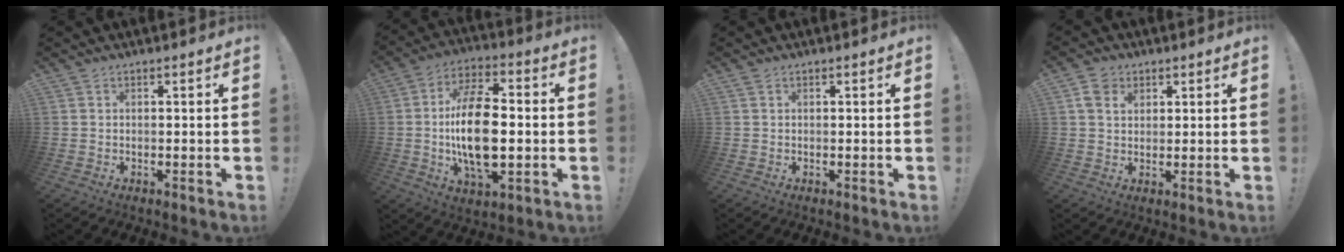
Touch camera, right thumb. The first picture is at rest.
{"total": 18.2, "force": [-1.2, 9.4, 15.5], "torque": [-0.288, -0.003, -0.026]}
{"total": 0.0}
{"total": 6.1, "force": [2.9, 4.4, 3.2], "torque": [-0.058, 0.000, 0.056]}